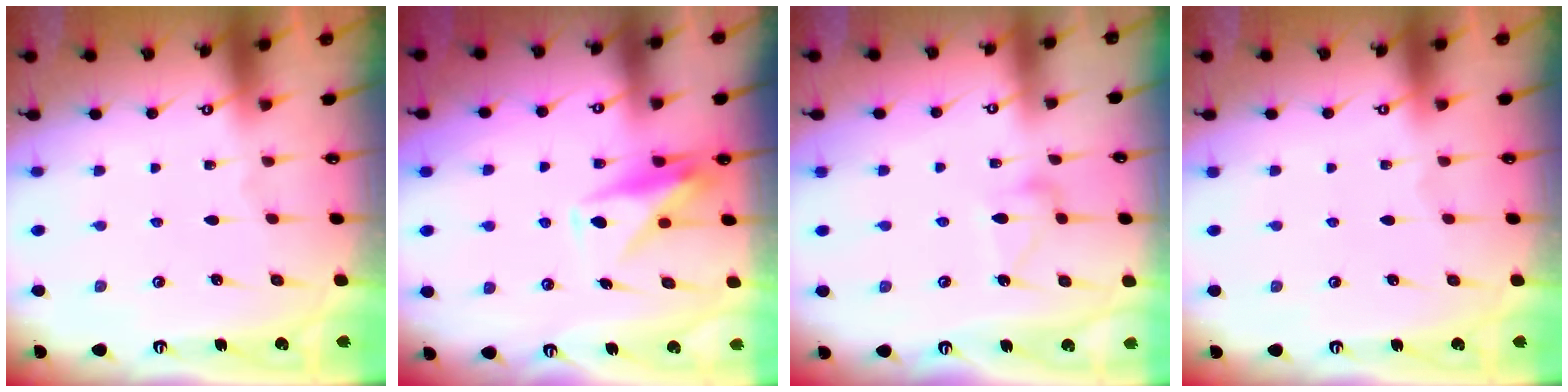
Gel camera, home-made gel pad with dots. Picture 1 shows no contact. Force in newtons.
{"total": 10.2, "press": 10.2, "slide": 0.6}
{"total": 9.0, "press": 9.0, "slide": 0.4}
{"total": 3.8, "press": 3.8, "slide": 0.1}